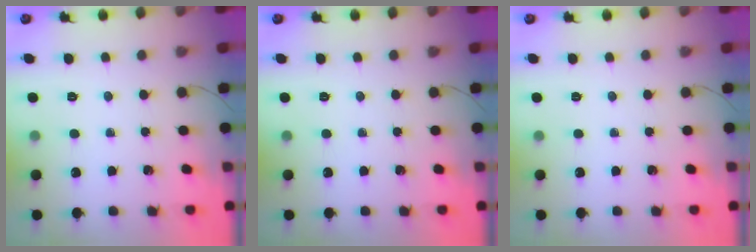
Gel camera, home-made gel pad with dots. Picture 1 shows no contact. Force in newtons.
{"total": 0.0}
{"total": 0.0}